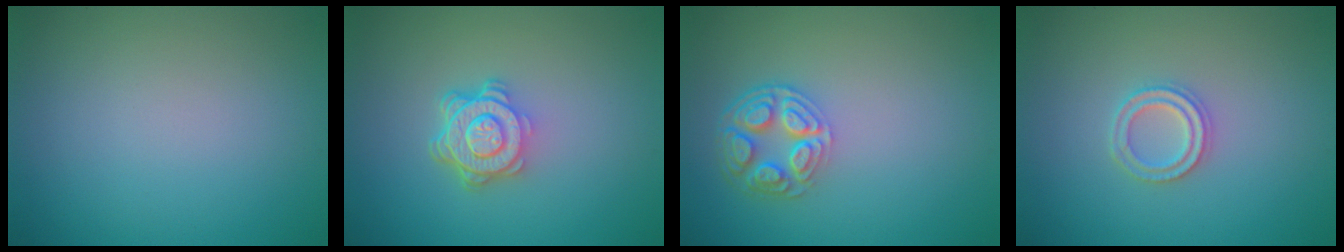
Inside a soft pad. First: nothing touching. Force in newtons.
{"total": 4.7, "press": 3.4, "slide": 3.3}
{"total": 4.5, "press": 3.4, "slide": 2.9}
{"total": 2.2, "press": 2.2, "slide": 0.5}